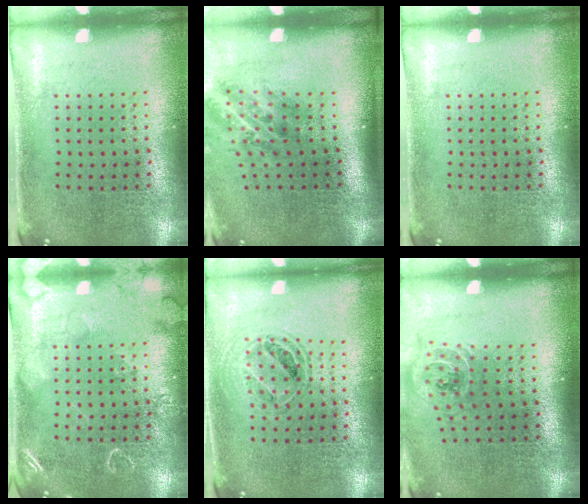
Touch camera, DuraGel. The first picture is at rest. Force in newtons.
{"total": 2.1, "press": 1.3, "slide": 1.7}
{"total": 0.0}
{"total": 2.4, "press": 2.4, "slide": 0.4}
{"total": 0.7, "press": 0.7, "slide": 0.1}
{"total": 1.1, "press": 1.0, "slide": 0.3}